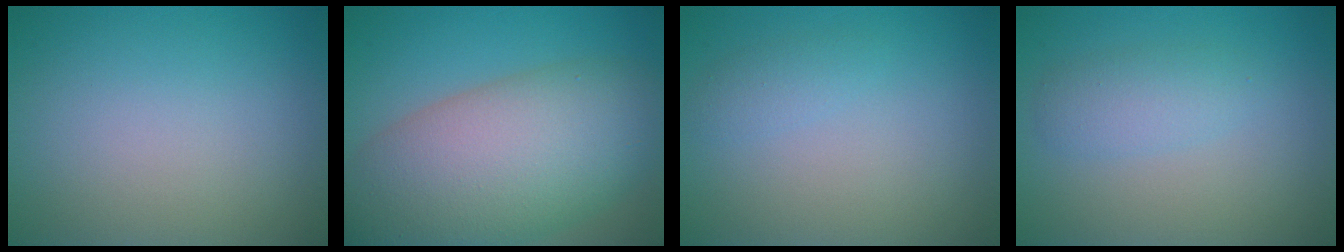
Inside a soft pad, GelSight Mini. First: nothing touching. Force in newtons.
{"total": 12.1, "press": 12.1, "slide": 0.6}
{"total": 1.1, "press": 1.1, "slide": 0.0}
{"total": 2.2, "press": 2.2, "slide": 0.0}